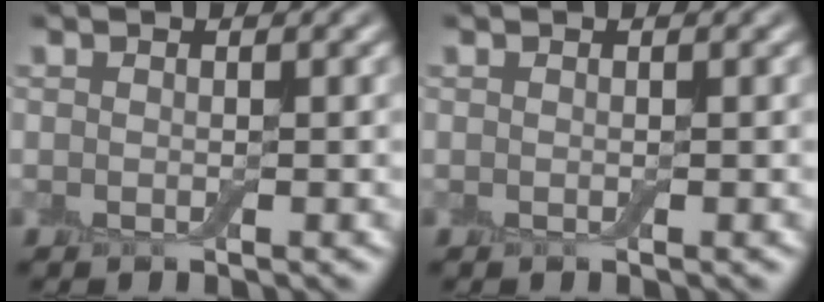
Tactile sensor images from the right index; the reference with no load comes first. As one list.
[{"total": 0.0}]